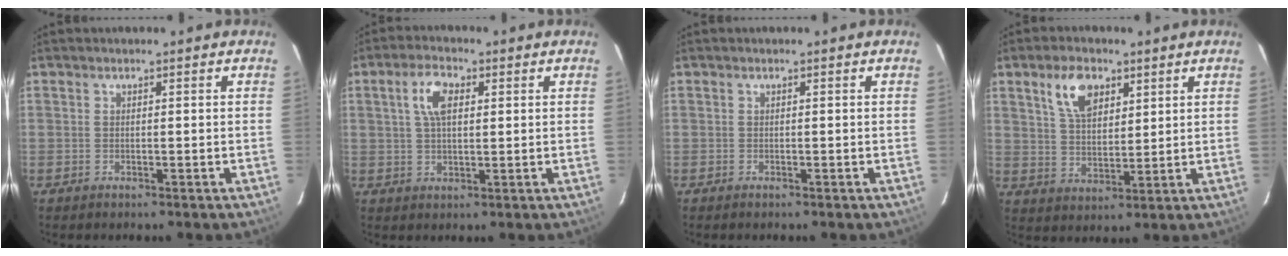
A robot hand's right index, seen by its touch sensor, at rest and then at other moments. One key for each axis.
{"total": 5.8, "fx": 1.8, "fy": 2.8, "fz": 4.7, "tx": -0.088, "ty": 0.013, "tz": 0.034}
{"total": 0.0}
{"total": 8.6, "fx": 4.5, "fy": 4.6, "fz": 5.6, "tx": -0.104, "ty": 0.013, "tz": 0.086}